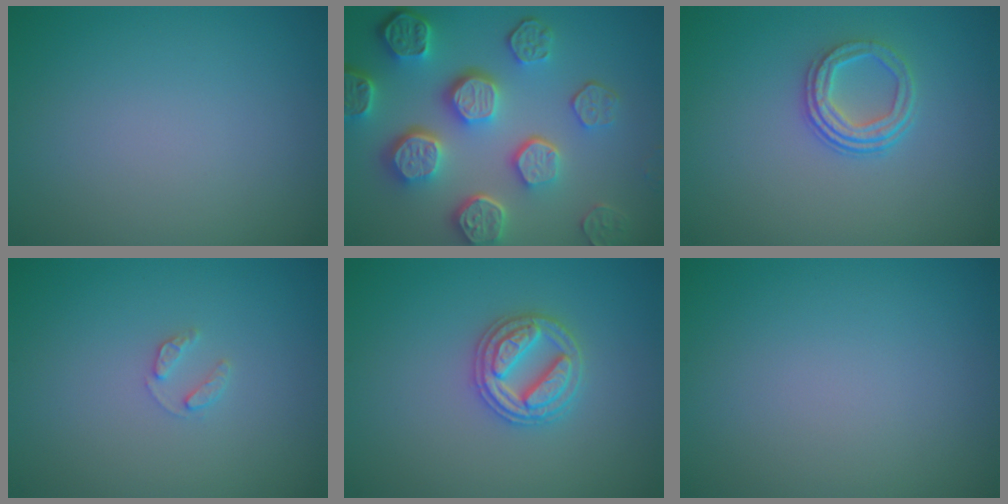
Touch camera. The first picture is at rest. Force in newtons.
{"total": 8.4, "press": 6.2, "slide": 5.7}
{"total": 3.1, "press": 2.4, "slide": 1.9}
{"total": 1.1, "press": 1.1, "slide": 0.2}
{"total": 3.2, "press": 3.2, "slide": 0.6}
{"total": 0.0}